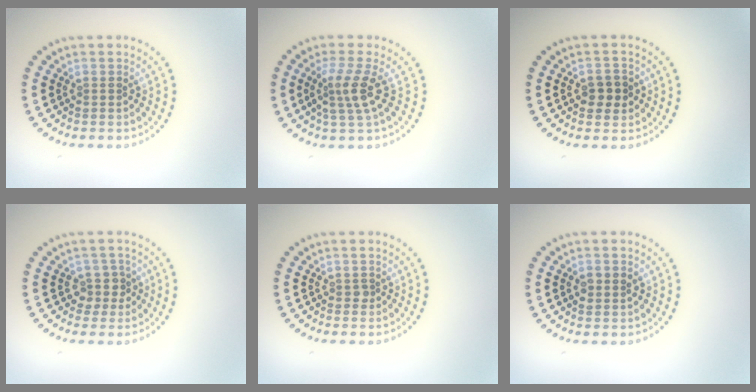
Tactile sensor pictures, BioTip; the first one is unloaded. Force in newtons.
{"total": 2.9, "press": 2.2, "slide": 1.9}
{"total": 2.2, "press": 2.2, "slide": 0.2}
{"total": 2.0, "press": 1.5, "slide": 1.3}
{"total": 0.5, "press": 0.4, "slide": 0.4}
{"total": 1.5, "press": 1.5, "slide": 0.2}